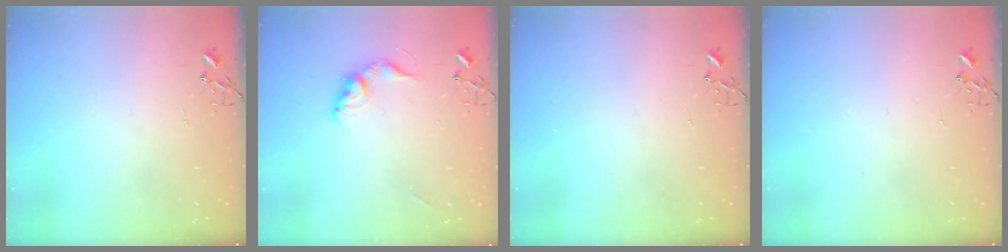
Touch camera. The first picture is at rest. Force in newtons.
{"total": 11.4, "press": 11.4, "slide": 0.7}
{"total": 0.0}
{"total": 0.0}